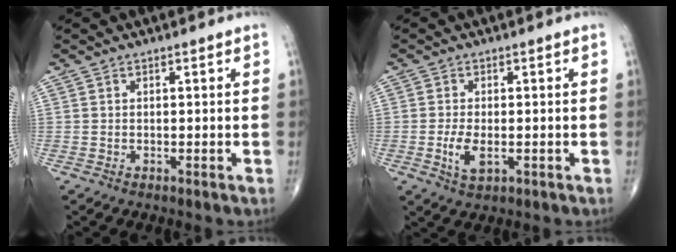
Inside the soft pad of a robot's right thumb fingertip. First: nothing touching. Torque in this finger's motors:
{"motor_torque": [2.14, 2.58, 0.56, 0.01, 0.13]}